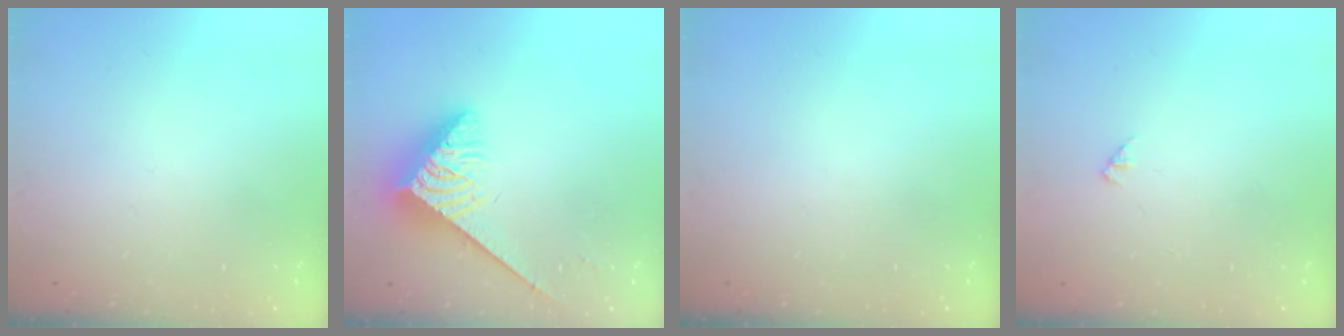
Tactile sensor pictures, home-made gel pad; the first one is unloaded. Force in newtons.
{"total": 4.0, "press": 3.9, "slide": 0.7}
{"total": 0.0}
{"total": 1.0, "press": 1.0, "slide": 0.3}